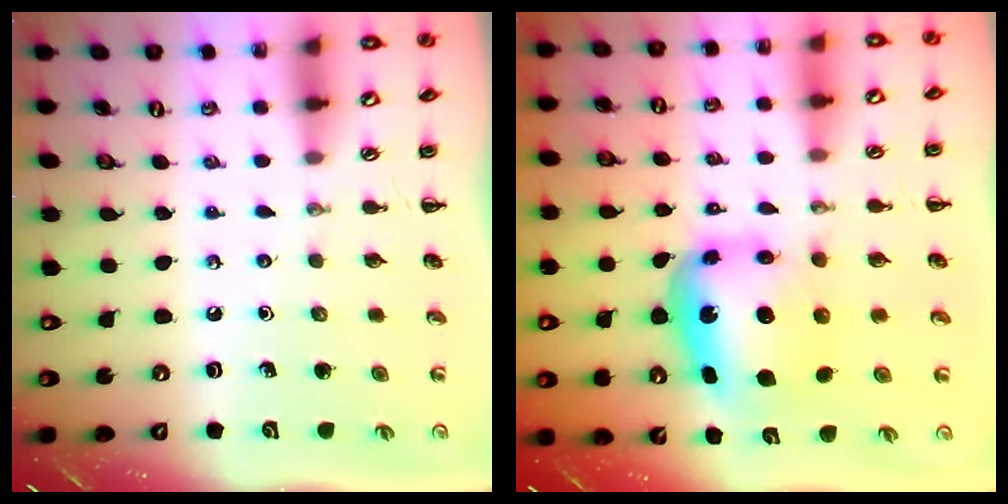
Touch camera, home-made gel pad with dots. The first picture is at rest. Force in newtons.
{"total": 7.0, "press": 6.7, "slide": 2.2}